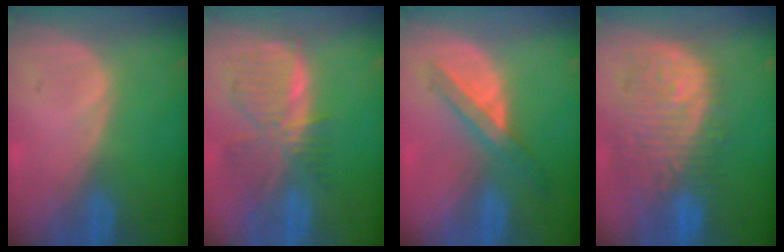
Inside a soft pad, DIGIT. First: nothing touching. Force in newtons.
{"total": 8.3, "press": 7.3, "slide": 4.0}
{"total": 5.8, "press": 5.3, "slide": 2.3}
{"total": 12.1, "press": 10.8, "slide": 5.6}